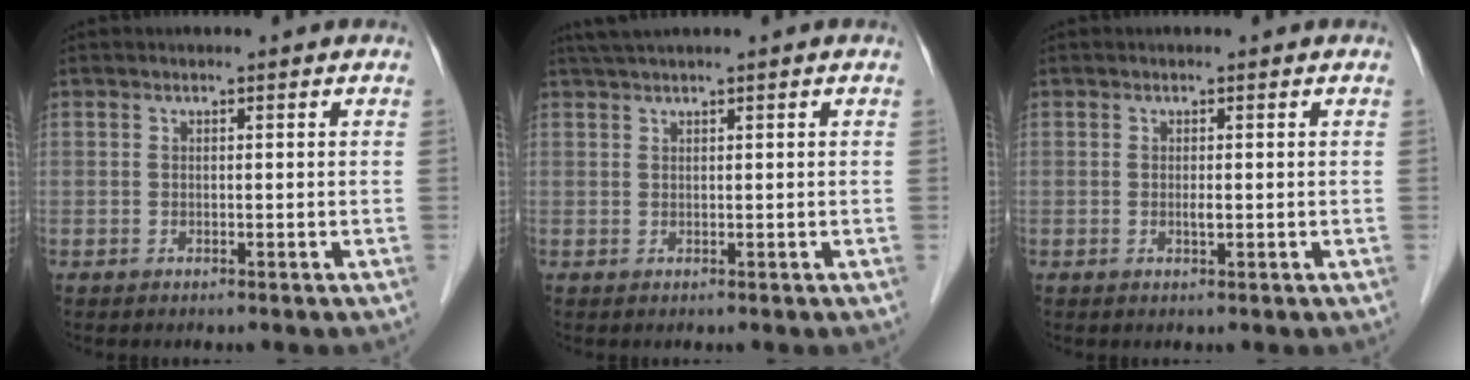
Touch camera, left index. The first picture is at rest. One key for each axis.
{"total": 2.2, "fx": 1.8, "fy": -0.5, "fz": 1.2, "tx": -0.024, "ty": 0.016, "tz": 0.040}
{"total": 0.7, "fx": 0.0, "fy": 0.1, "fz": 0.7, "tx": -0.014, "ty": -0.004, "tz": -0.002}